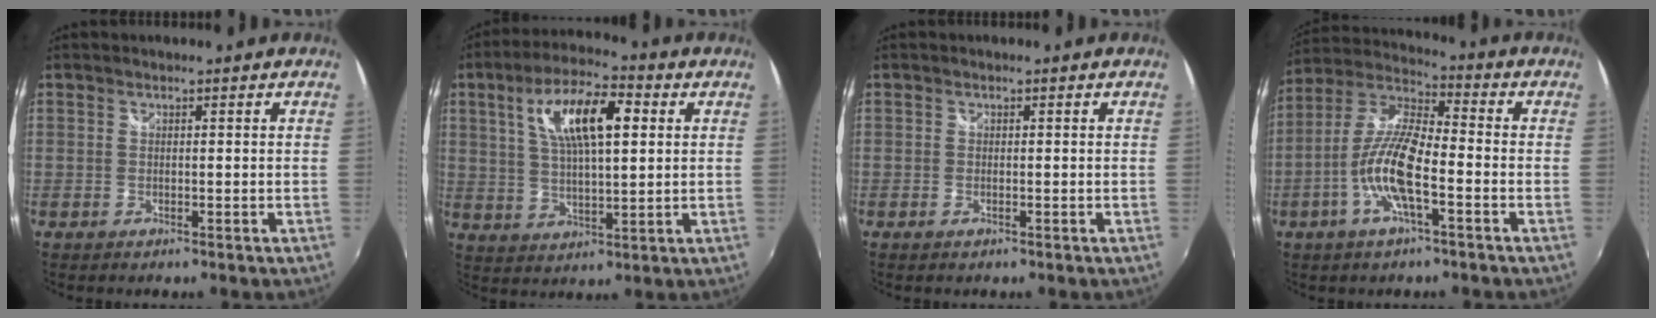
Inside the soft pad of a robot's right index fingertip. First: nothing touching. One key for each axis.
{"total": 13.1, "fx": 4.1, "fy": 4.6, "fz": 11.6, "tx": -0.211, "ty": 0.019, "tz": 0.072}
{"total": 0.5, "fx": -0.4, "fy": 0.3, "fz": 0.3, "tx": -0.005, "ty": -0.003, "tz": -0.008}
{"total": 11.9, "fx": -4.2, "fy": 2.9, "fz": 10.8, "tx": -0.226, "ty": 0.001, "tz": -0.083}